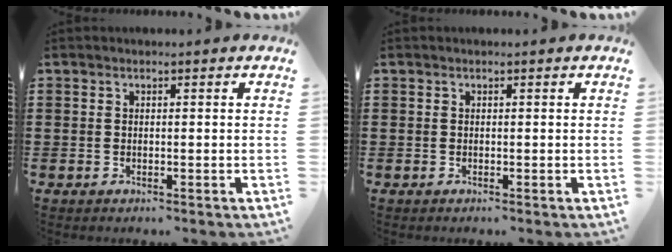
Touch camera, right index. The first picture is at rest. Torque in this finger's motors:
{"motor_torque": [-0.50, -0.24, -0.15, -0.11]}